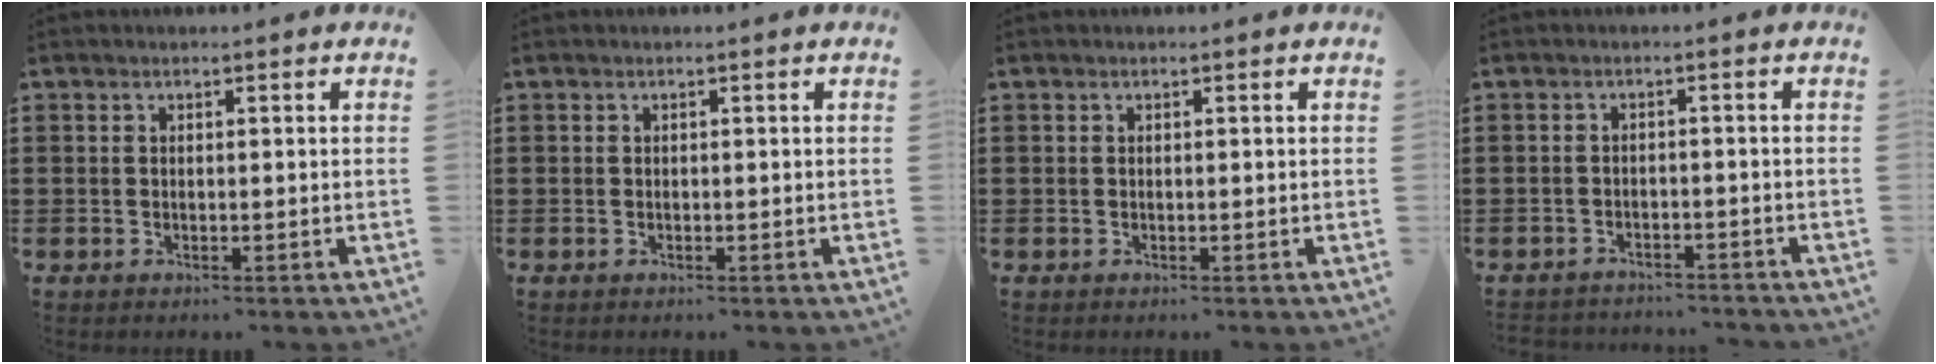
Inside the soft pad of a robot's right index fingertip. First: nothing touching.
{"total": 0.0}
{"total": 0.0}
{"total": 2.2, "force": [-2.2, 0.3, -0.2], "torque": [-0.005, 0.000, -0.050]}